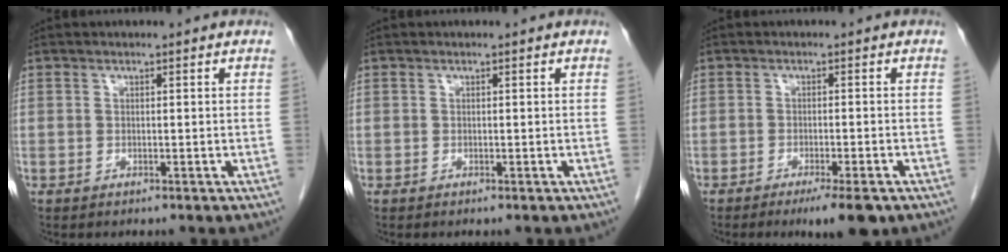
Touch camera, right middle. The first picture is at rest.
{"total": 0.0}
{"total": 5.4, "force": [-3.6, 0.6, 4.0], "torque": [-0.053, -0.012, -0.051]}